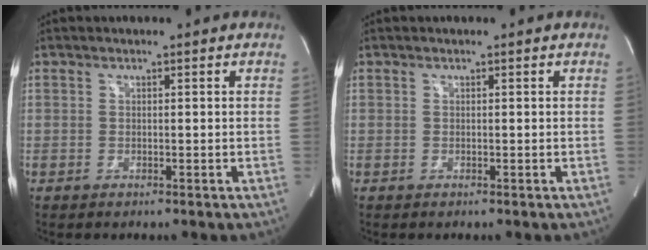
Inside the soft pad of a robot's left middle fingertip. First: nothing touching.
{"total": 0.0}